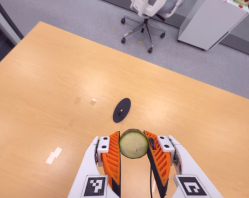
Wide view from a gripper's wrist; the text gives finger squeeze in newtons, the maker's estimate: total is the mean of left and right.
{"total": 9.2, "left": 8.5, "right": 9.9}